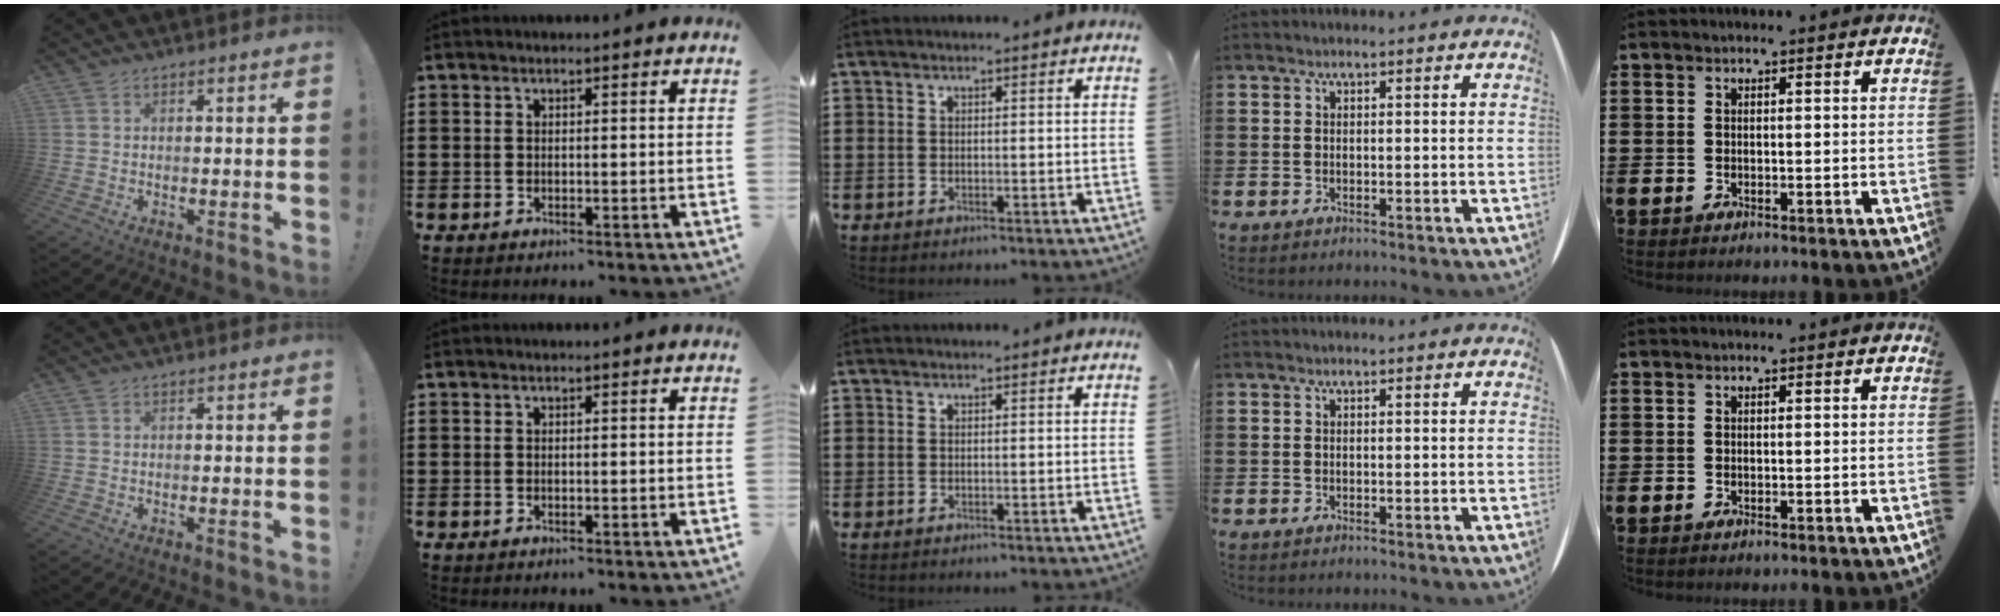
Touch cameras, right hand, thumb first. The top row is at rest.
{}